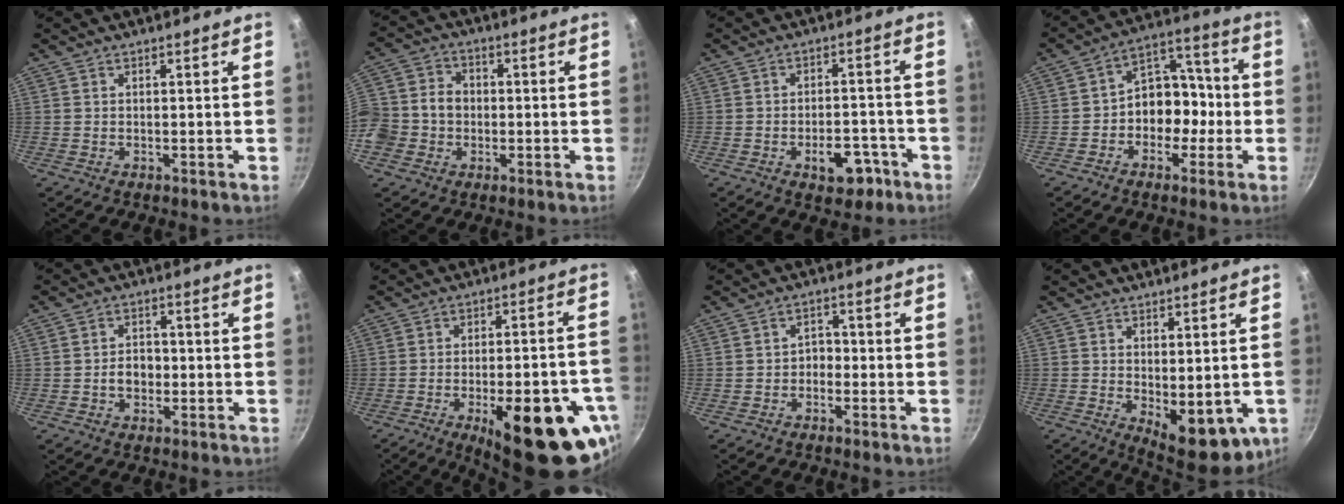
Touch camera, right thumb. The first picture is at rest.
{"total": 13.2, "force": [-2.1, 11.3, 6.5], "torque": [-0.125, 0.036, -0.051]}
{"total": 7.8, "force": [-3.7, 4.5, 5.2], "torque": [-0.040, 0.026, -0.044]}
{"total": 10.7, "force": [-2.6, 8.4, 6.0], "torque": [-0.024, 0.059, -0.051]}
{"total": 4.1, "force": [-0.8, 3.1, 2.6], "torque": [-0.021, 0.014, -0.014]}
{"total": 23.9, "force": [-11.0, 8.9, 19.3], "torque": [-0.200, 0.032, -0.141]}
{"total": 2.6, "force": [-1.2, 1.9, 1.2], "torque": [-0.002, 0.018, -0.023]}
{"total": 11.5, "force": [-1.5, 5.4, 10.1], "torque": [-0.110, -0.016, -0.005]}